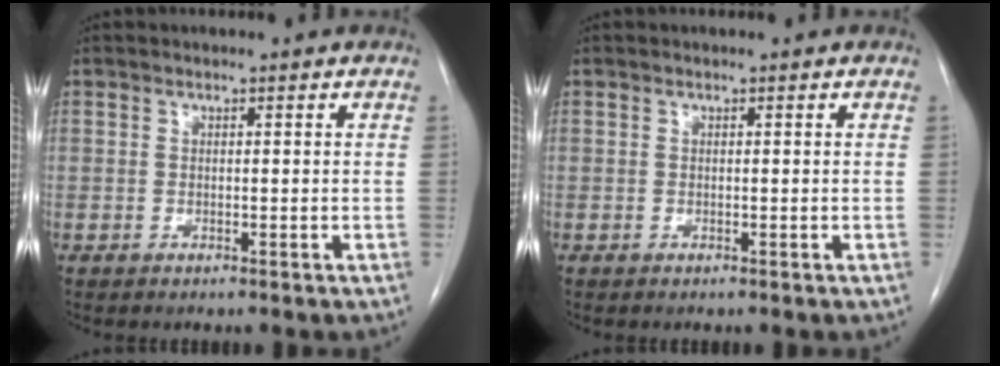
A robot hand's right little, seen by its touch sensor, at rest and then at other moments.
{"total": 0.0}